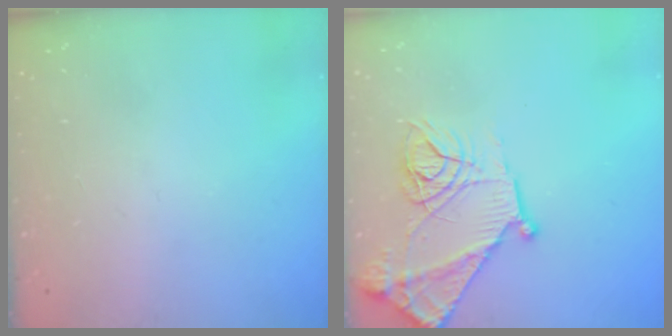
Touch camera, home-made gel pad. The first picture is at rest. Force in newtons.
{"total": 15.5, "press": 15.4, "slide": 1.4}